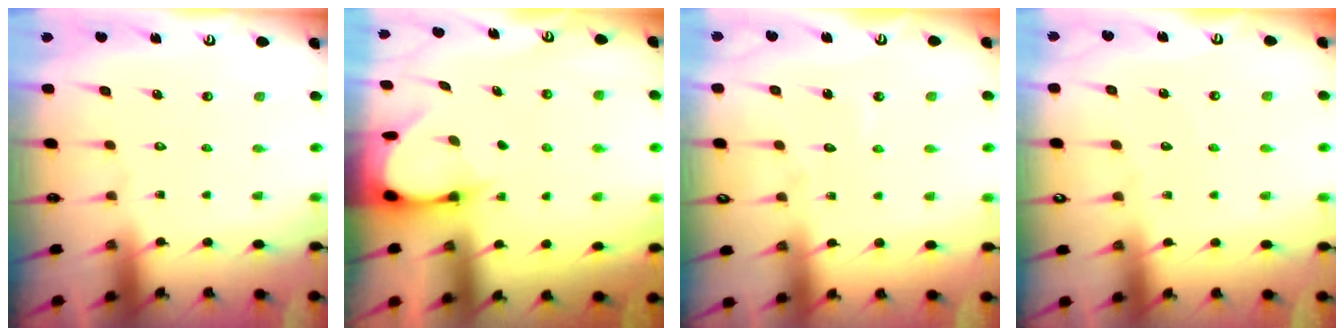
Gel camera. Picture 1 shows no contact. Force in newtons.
{"total": 3.9, "press": 3.9, "slide": 0.4}
{"total": 2.9, "press": 2.9, "slide": 0.2}
{"total": 2.4, "press": 2.4, "slide": 0.2}